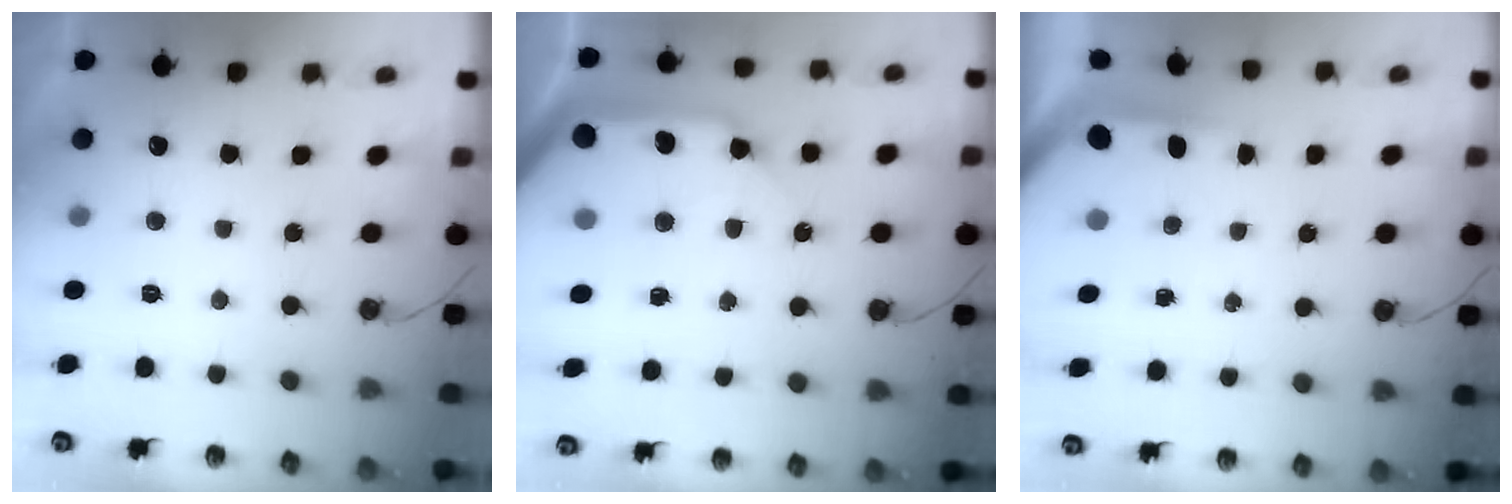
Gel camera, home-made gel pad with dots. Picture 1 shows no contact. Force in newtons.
{"total": 19.4, "press": 19.2, "slide": 2.3}
{"total": 3.8, "press": 3.8, "slide": 0.4}